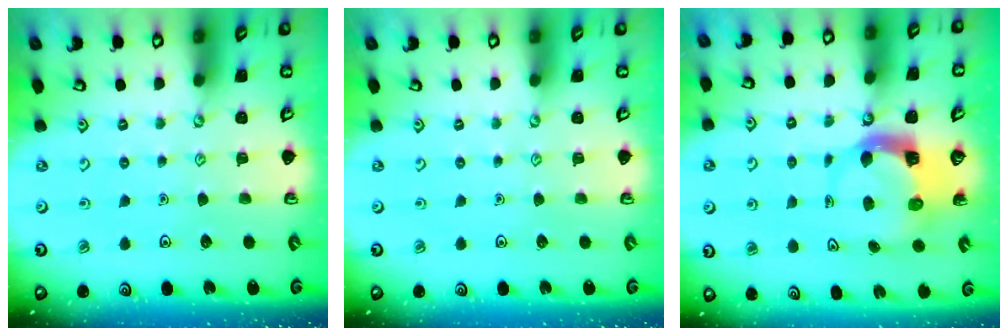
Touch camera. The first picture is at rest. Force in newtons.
{"total": 0.0}
{"total": 5.1, "press": 5.0, "slide": 0.7}